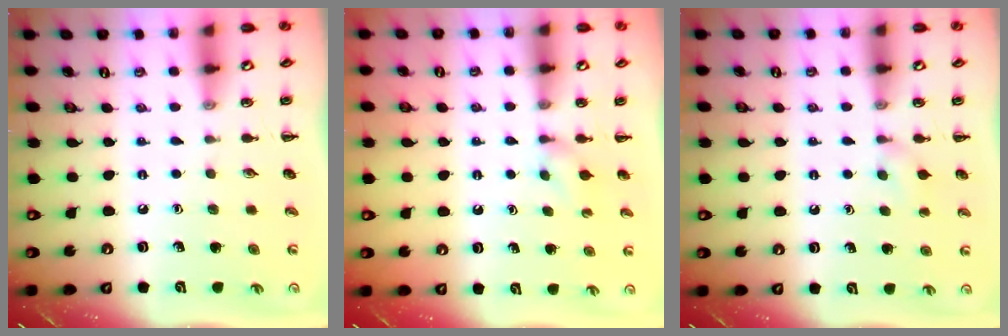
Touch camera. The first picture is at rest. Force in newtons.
{"total": 2.9, "press": 2.7, "slide": 1.0}
{"total": 4.9, "press": 4.6, "slide": 1.7}